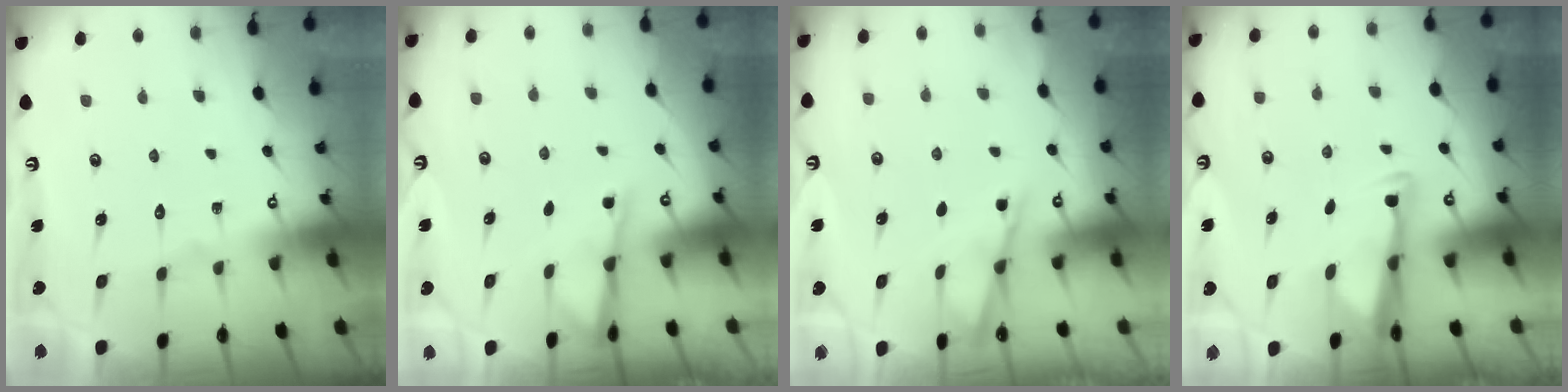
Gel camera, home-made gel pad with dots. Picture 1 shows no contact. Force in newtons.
{"total": 2.0, "press": 2.0, "slide": 0.4}
{"total": 3.9, "press": 3.8, "slide": 0.4}
{"total": 3.4, "press": 3.3, "slide": 1.0}